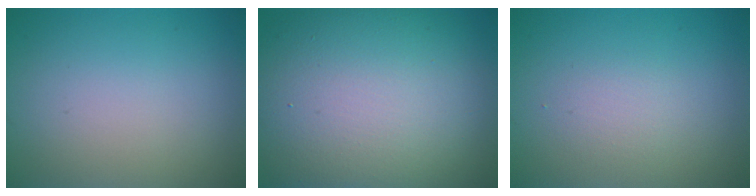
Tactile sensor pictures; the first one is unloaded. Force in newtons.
{"total": 15.1, "press": 15.1, "slide": 1.0}
{"total": 1.4, "press": 1.4, "slide": 0.1}